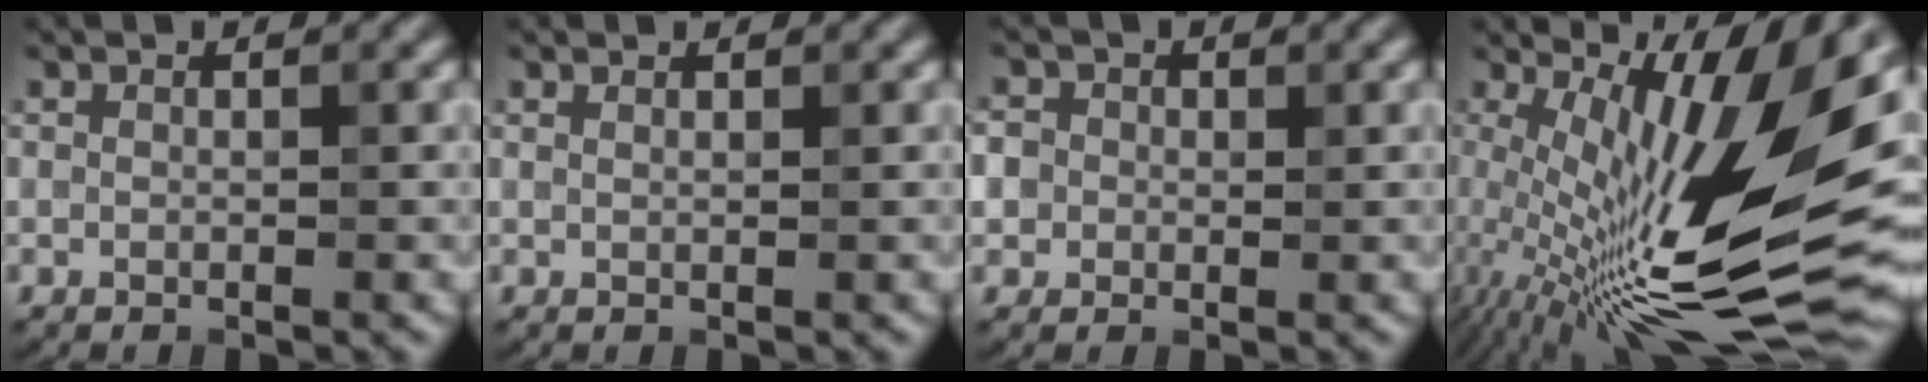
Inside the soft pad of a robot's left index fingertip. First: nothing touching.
{"total": 0.9, "force": [0.8, 0.2, 0.3], "torque": [-0.004, -0.003, 0.007]}
{"total": 3.3, "force": [0.7, 3.0, 1.2], "torque": [-0.008, 0.015, -0.012]}
{"total": 16.7, "force": [2.2, 5.1, 15.8], "torque": [-0.270, -0.011, 0.053]}